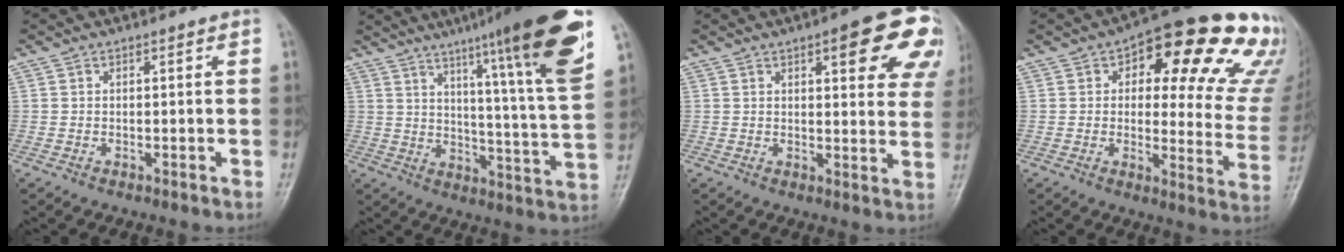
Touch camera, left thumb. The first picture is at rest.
{"total": 22.3, "force": [13.5, 1.1, 17.8], "torque": [-0.235, -0.052, 0.190]}
{"total": 15.0, "force": [6.8, 5.0, 12.4], "torque": [-0.113, -0.019, 0.076]}
{"total": 23.0, "force": [11.8, 9.2, 17.5], "torque": [-0.168, -0.022, 0.139]}